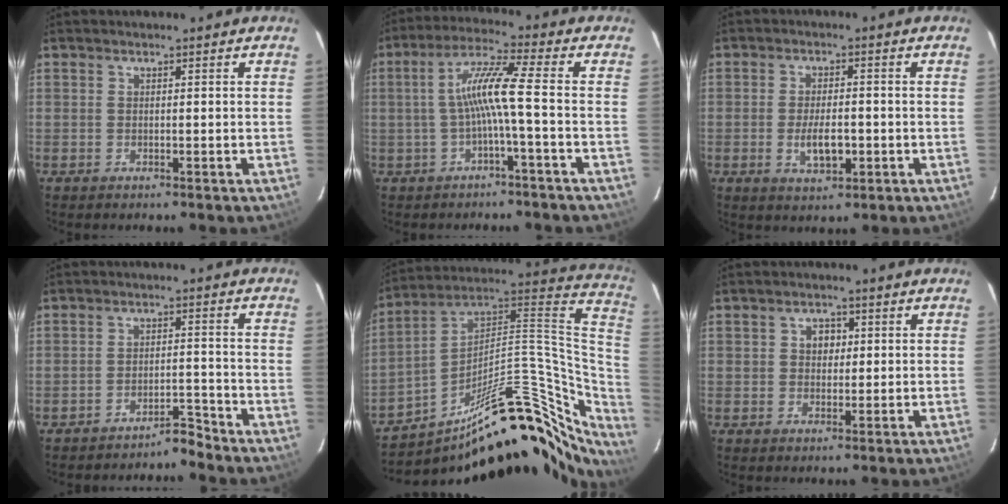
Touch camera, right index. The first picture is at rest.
{"total": 7.7, "force": [-1.6, -1.0, 7.5], "torque": [-0.160, 0.011, -0.025]}
{"total": 5.9, "force": [-1.4, 2.5, 5.1], "torque": [-0.099, -0.005, -0.020]}
{"total": 3.9, "force": [-3.9, 0.3, 0.5], "torque": [-0.016, 0.006, -0.060]}
{"total": 32.3, "force": [-17.7, 13.3, 23.6], "torque": [-0.325, 0.034, -0.257]}
{"total": 3.1, "force": [0.7, 2.6, 1.4], "torque": [-0.018, 0.010, 0.011]}